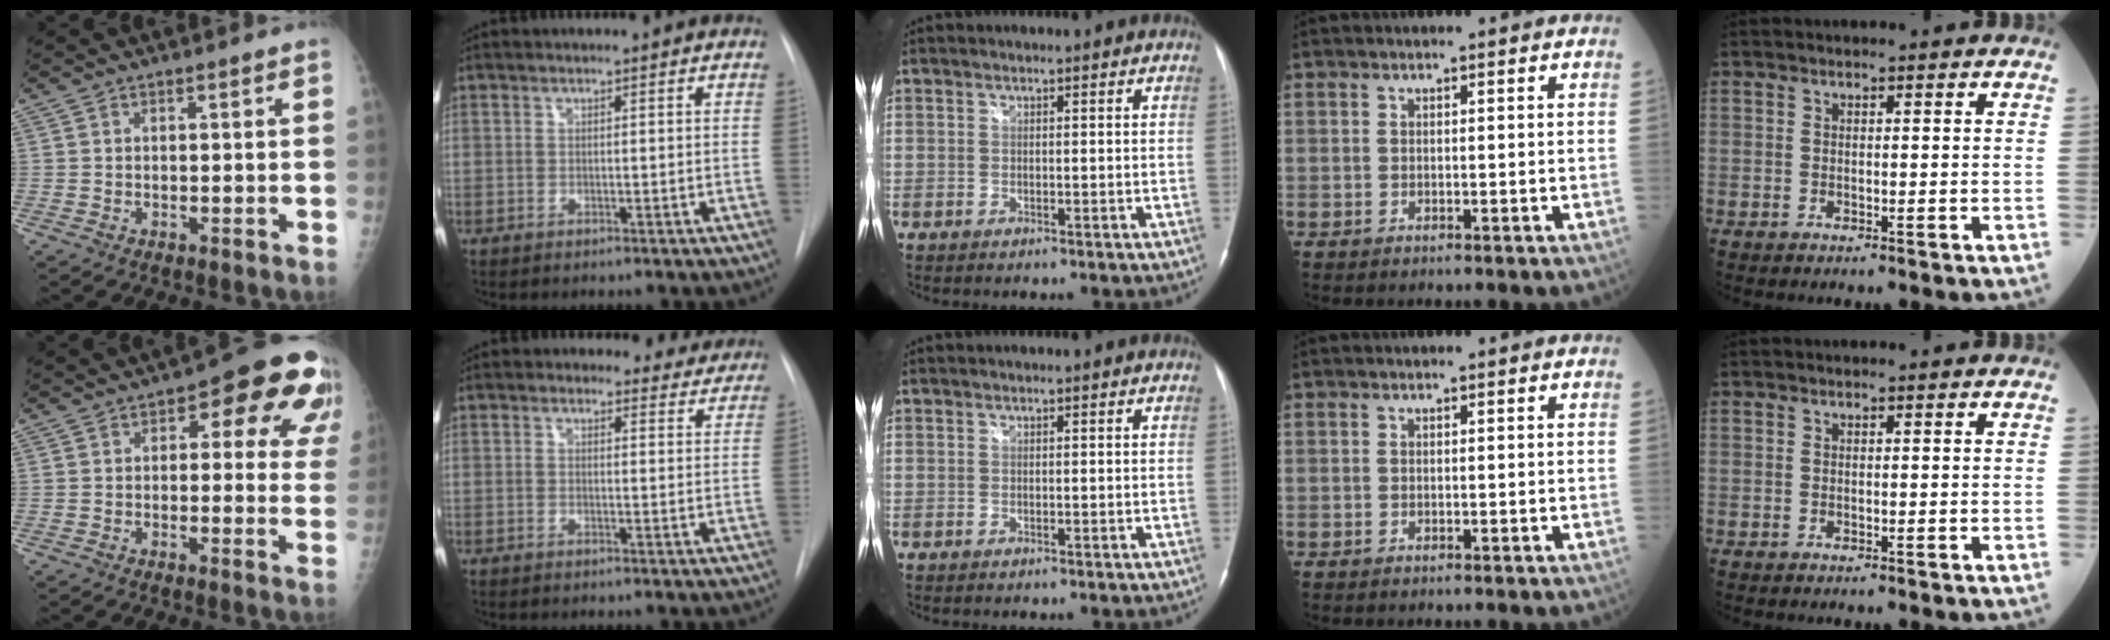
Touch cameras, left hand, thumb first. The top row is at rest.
{"thumb": {"total": 12.9, "force": [5.0, 6.6, 9.8], "torque": [-0.053, -0.001, 0.048]}, "index": {"total": 5.4, "force": [4.8, 2.4, -0.6], "torque": [0.033, -0.016, 0.028]}}